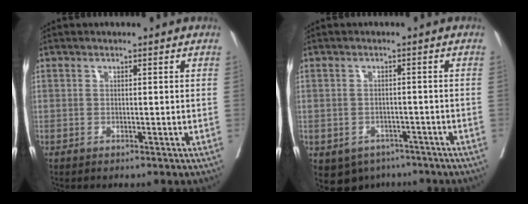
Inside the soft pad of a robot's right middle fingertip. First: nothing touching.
{"total": 7.1, "force": [-4.6, 5.2, 1.7], "torque": [-0.035, 0.002, -0.058]}